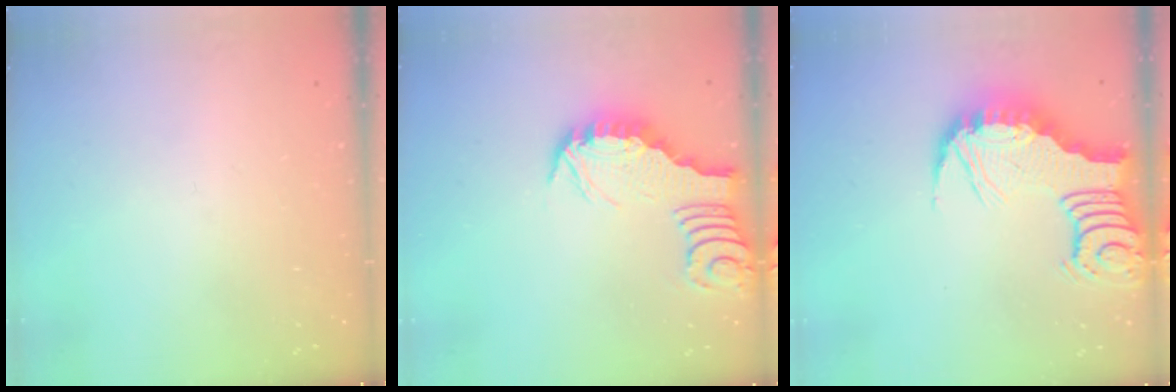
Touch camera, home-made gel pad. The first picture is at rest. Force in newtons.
{"total": 2.7, "press": 2.7, "slide": 0.3}
{"total": 5.6, "press": 5.5, "slide": 0.7}